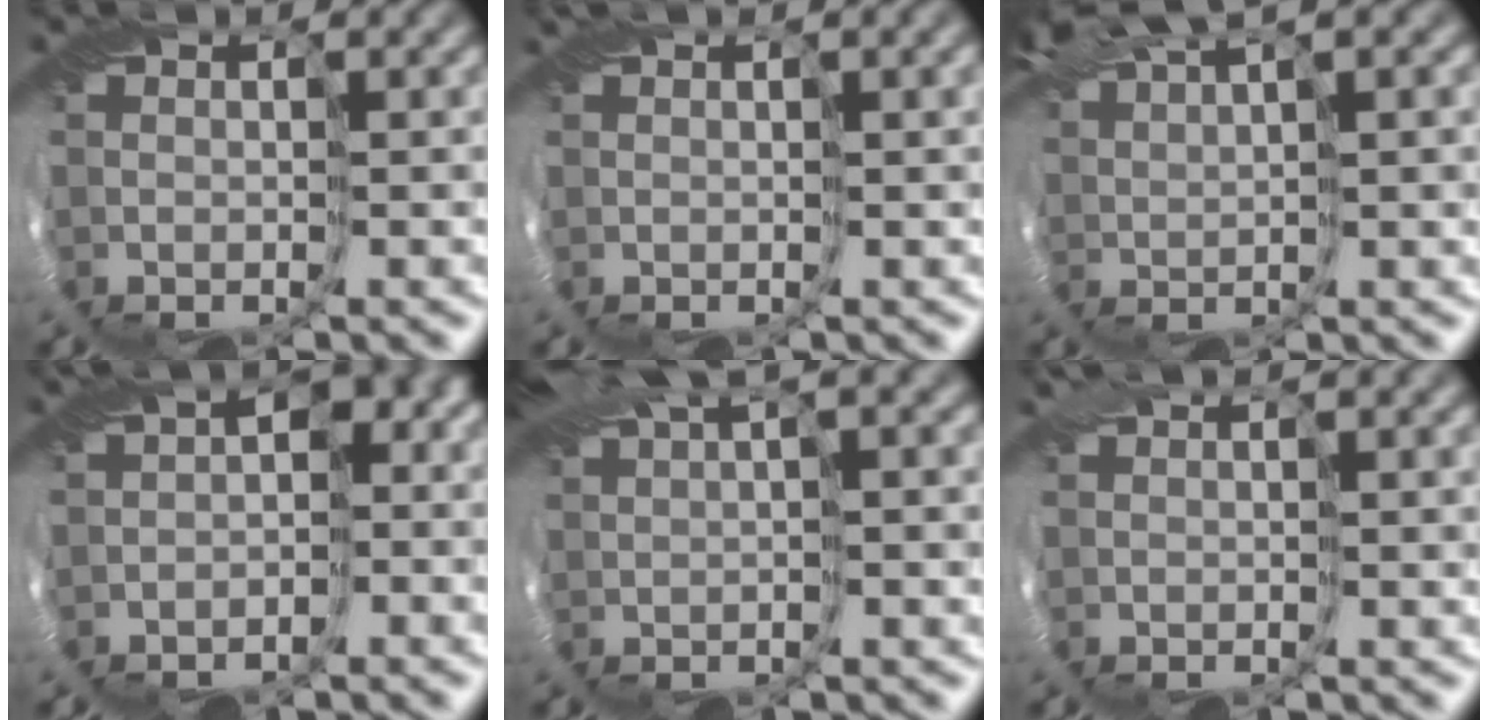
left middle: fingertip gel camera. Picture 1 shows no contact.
{"total": 4.8, "force": [2.2, 1.3, 4.1], "torque": [-0.066, 0.011, 0.043]}
{"total": 8.9, "force": [5.6, 2.6, 6.4], "torque": [-0.132, 0.023, 0.102]}
{"total": 6.0, "force": [-0.1, 4.0, 4.4], "torque": [-0.061, 0.005, 0.005]}
{"total": 7.4, "force": [3.8, 2.0, 6.0], "torque": [-0.123, 0.019, 0.071]}
{"total": 3.6, "force": [1.8, 0.8, 3.0], "torque": [-0.051, 0.011, 0.038]}